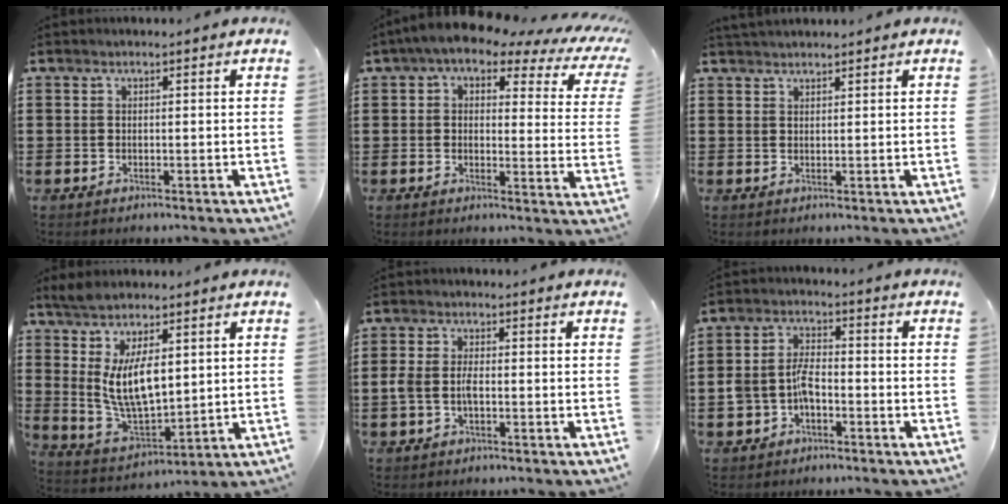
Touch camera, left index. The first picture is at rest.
{"total": 5.8, "force": [3.9, 1.9, 3.9], "torque": [-0.084, -0.015, 0.062]}
{"total": 1.6, "force": [1.6, 0.3, 0.2], "torque": [-0.008, 0.003, 0.031]}
{"total": 9.6, "force": [3.7, 4.6, 7.5], "torque": [-0.179, -0.010, 0.064]}
{"total": 3.5, "force": [-0.6, 1.8, 3.0], "torque": [-0.077, -0.003, -0.018]}
{"total": 5.0, "force": [-1.8, 3.1, 3.5], "torque": [-0.087, 0.004, -0.039]}